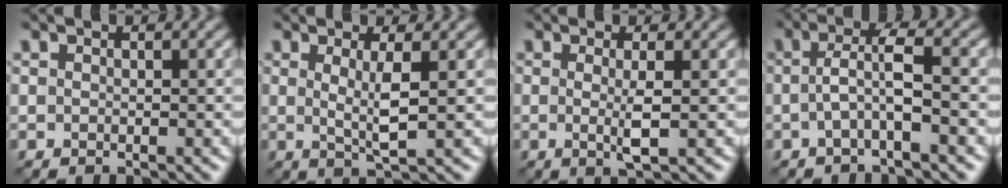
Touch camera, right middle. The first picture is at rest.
{"total": 3.0, "force": [0.4, 0.5, 2.9], "torque": [-0.054, -0.009, 0.007]}
{"total": 2.4, "force": [0.0, 0.4, 2.4], "torque": [-0.047, -0.007, -0.004]}
{"total": 3.3, "force": [-0.4, 0.5, 3.3], "torque": [-0.063, 0.007, -0.011]}